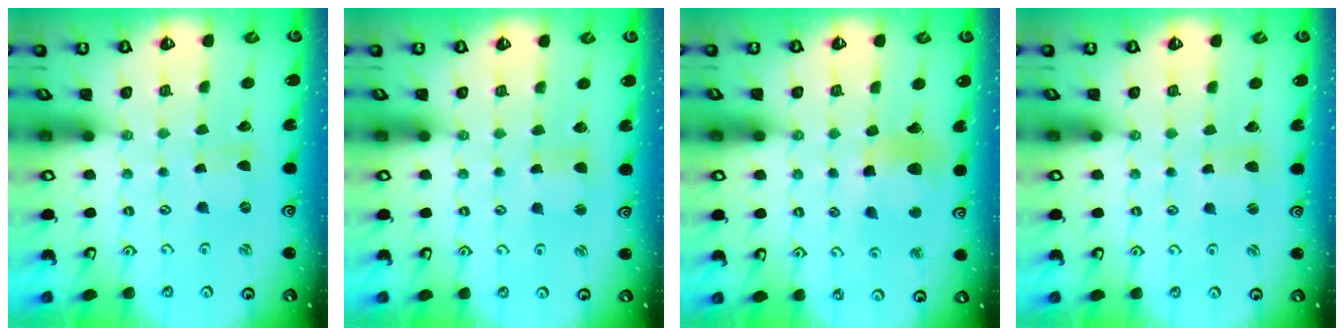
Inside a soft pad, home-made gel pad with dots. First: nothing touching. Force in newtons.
{"total": 1.6, "press": 1.6, "slide": 0.4}
{"total": 9.8, "press": 9.7, "slide": 1.2}
{"total": 1.9, "press": 1.9, "slide": 0.3}